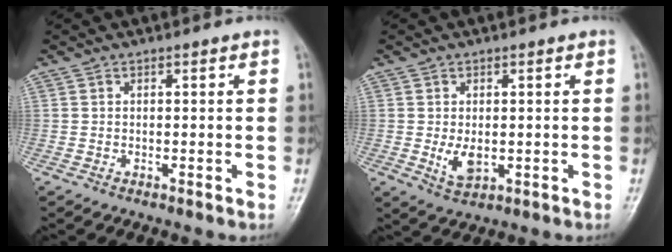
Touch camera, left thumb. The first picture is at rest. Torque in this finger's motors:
{"motor_torque": [0.65, 0.77, 0.62, -0.20, 0.03]}